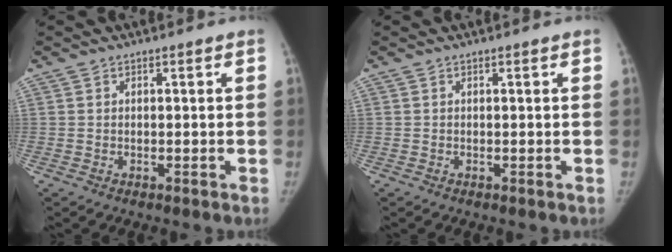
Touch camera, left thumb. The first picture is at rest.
{"total": 0.0}